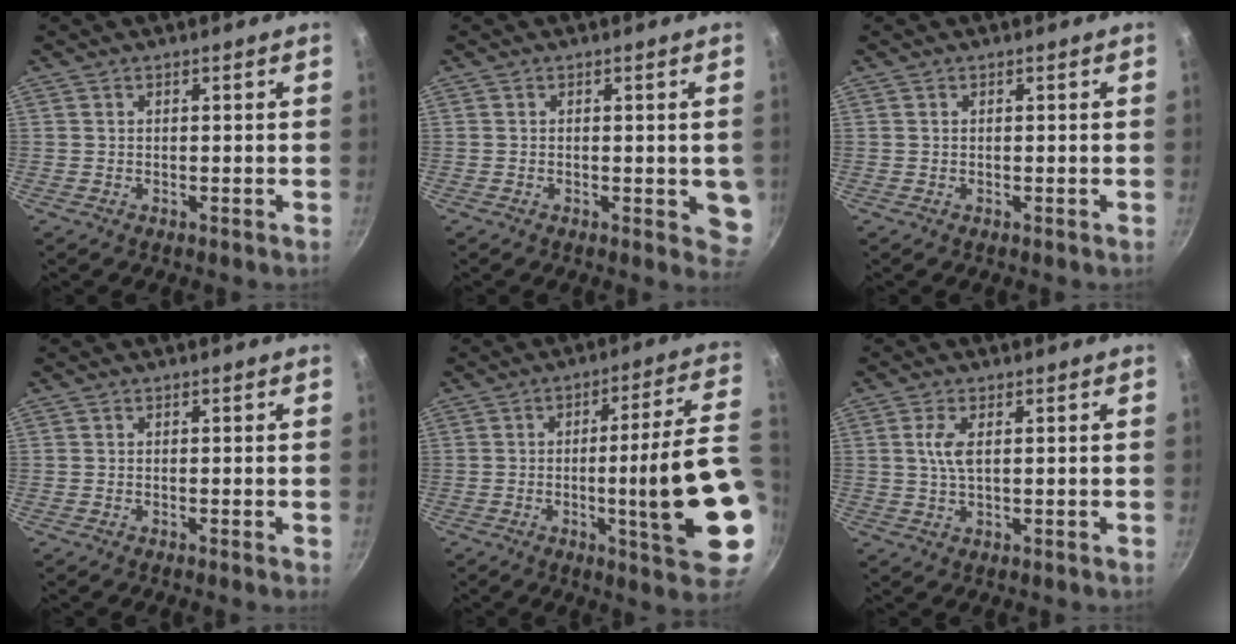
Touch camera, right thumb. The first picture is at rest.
{"total": 5.0, "force": [-0.6, 2.5, 4.3], "torque": [-0.027, -0.005, -0.007]}
{"total": 0.0}
{"total": 0.7, "force": [-0.3, -0.1, 0.6], "torque": [-0.016, 0.001, -0.008]}
{"total": 20.5, "force": [-3.7, 3.1, 19.9], "torque": [-0.256, 0.015, -0.047]}
{"total": 3.8, "force": [0.8, 1.4, 3.4], "torque": [-0.075, 0.001, 0.016]}